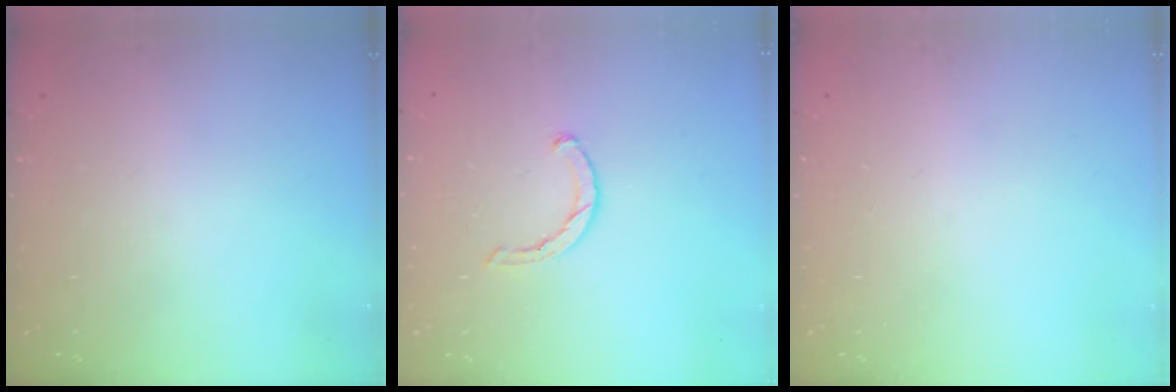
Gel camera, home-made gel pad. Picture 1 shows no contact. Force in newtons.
{"total": 1.9, "press": 1.9, "slide": 0.3}
{"total": 0.0}